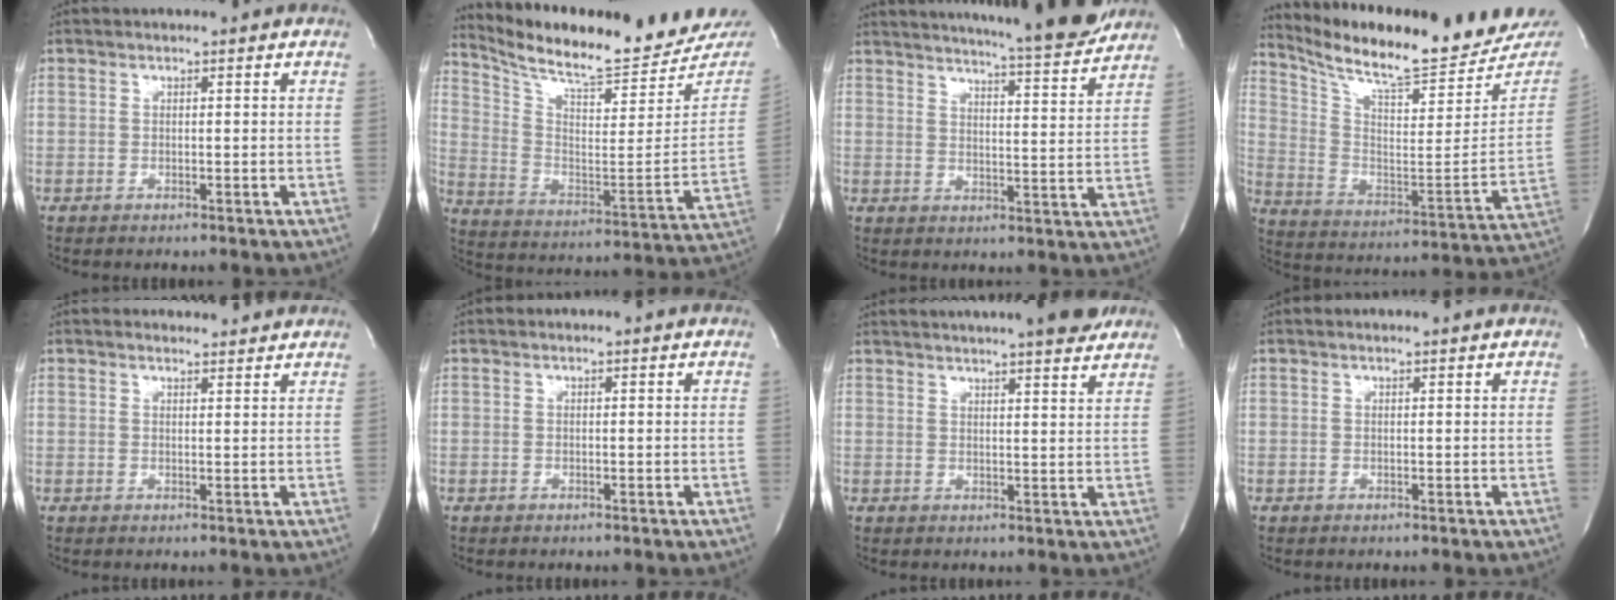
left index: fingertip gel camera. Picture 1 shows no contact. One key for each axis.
{"total": 22.6, "fx": 21.2, "fy": 2.2, "fz": 7.8, "tx": -0.140, "ty": -0.080, "tz": 0.303}
{"total": 16.5, "fx": 15.2, "fy": -0.1, "fz": 6.4, "tx": -0.104, "ty": -0.037, "tz": 0.196}
{"total": 23.7, "fx": 21.7, "fy": 2.6, "fz": 9.0, "tx": -0.158, "ty": -0.076, "tz": 0.312}
{"total": 4.0, "fx": 3.9, "fy": 0.8, "fz": 0.5, "tx": -0.012, "ty": 0.010, "tz": 0.046}
{"total": 0.0}
{"total": 16.9, "fx": 15.0, "fy": 1.5, "fz": 7.6, "tx": -0.121, "ty": 0.022, "tz": 0.194}
{"total": 1.5, "fx": 1.5, "fy": -0.2, "fz": 0.3, "tx": -0.006, "ty": 0.002, "tz": 0.019}